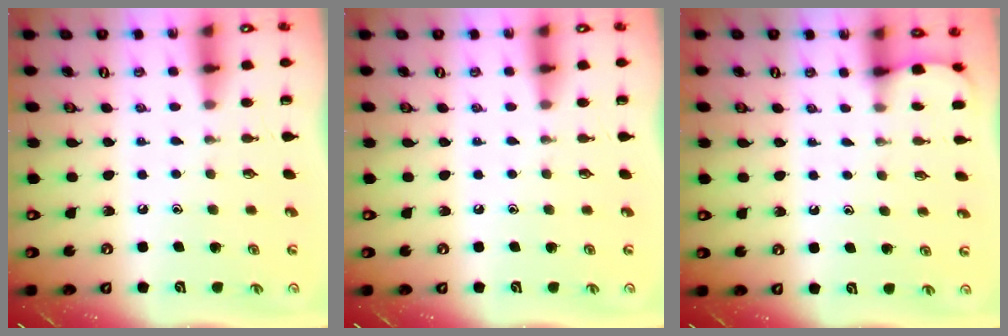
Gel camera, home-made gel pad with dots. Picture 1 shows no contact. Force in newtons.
{"total": 0.0}
{"total": 1.8, "press": 1.8, "slide": 0.2}